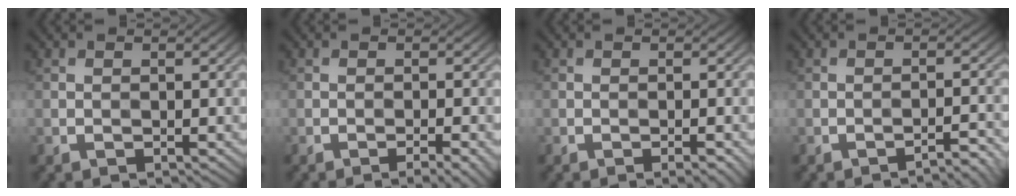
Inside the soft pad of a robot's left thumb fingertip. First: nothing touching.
{"total": 2.8, "force": [-1.7, 0.4, 2.3], "torque": [-0.032, 0.006, -0.027]}
{"total": 1.4, "force": [-0.8, 0.2, 1.1], "torque": [-0.015, 0.003, -0.012]}
{"total": 2.8, "force": [-2.3, 0.2, 1.5], "torque": [-0.016, 0.012, -0.039]}